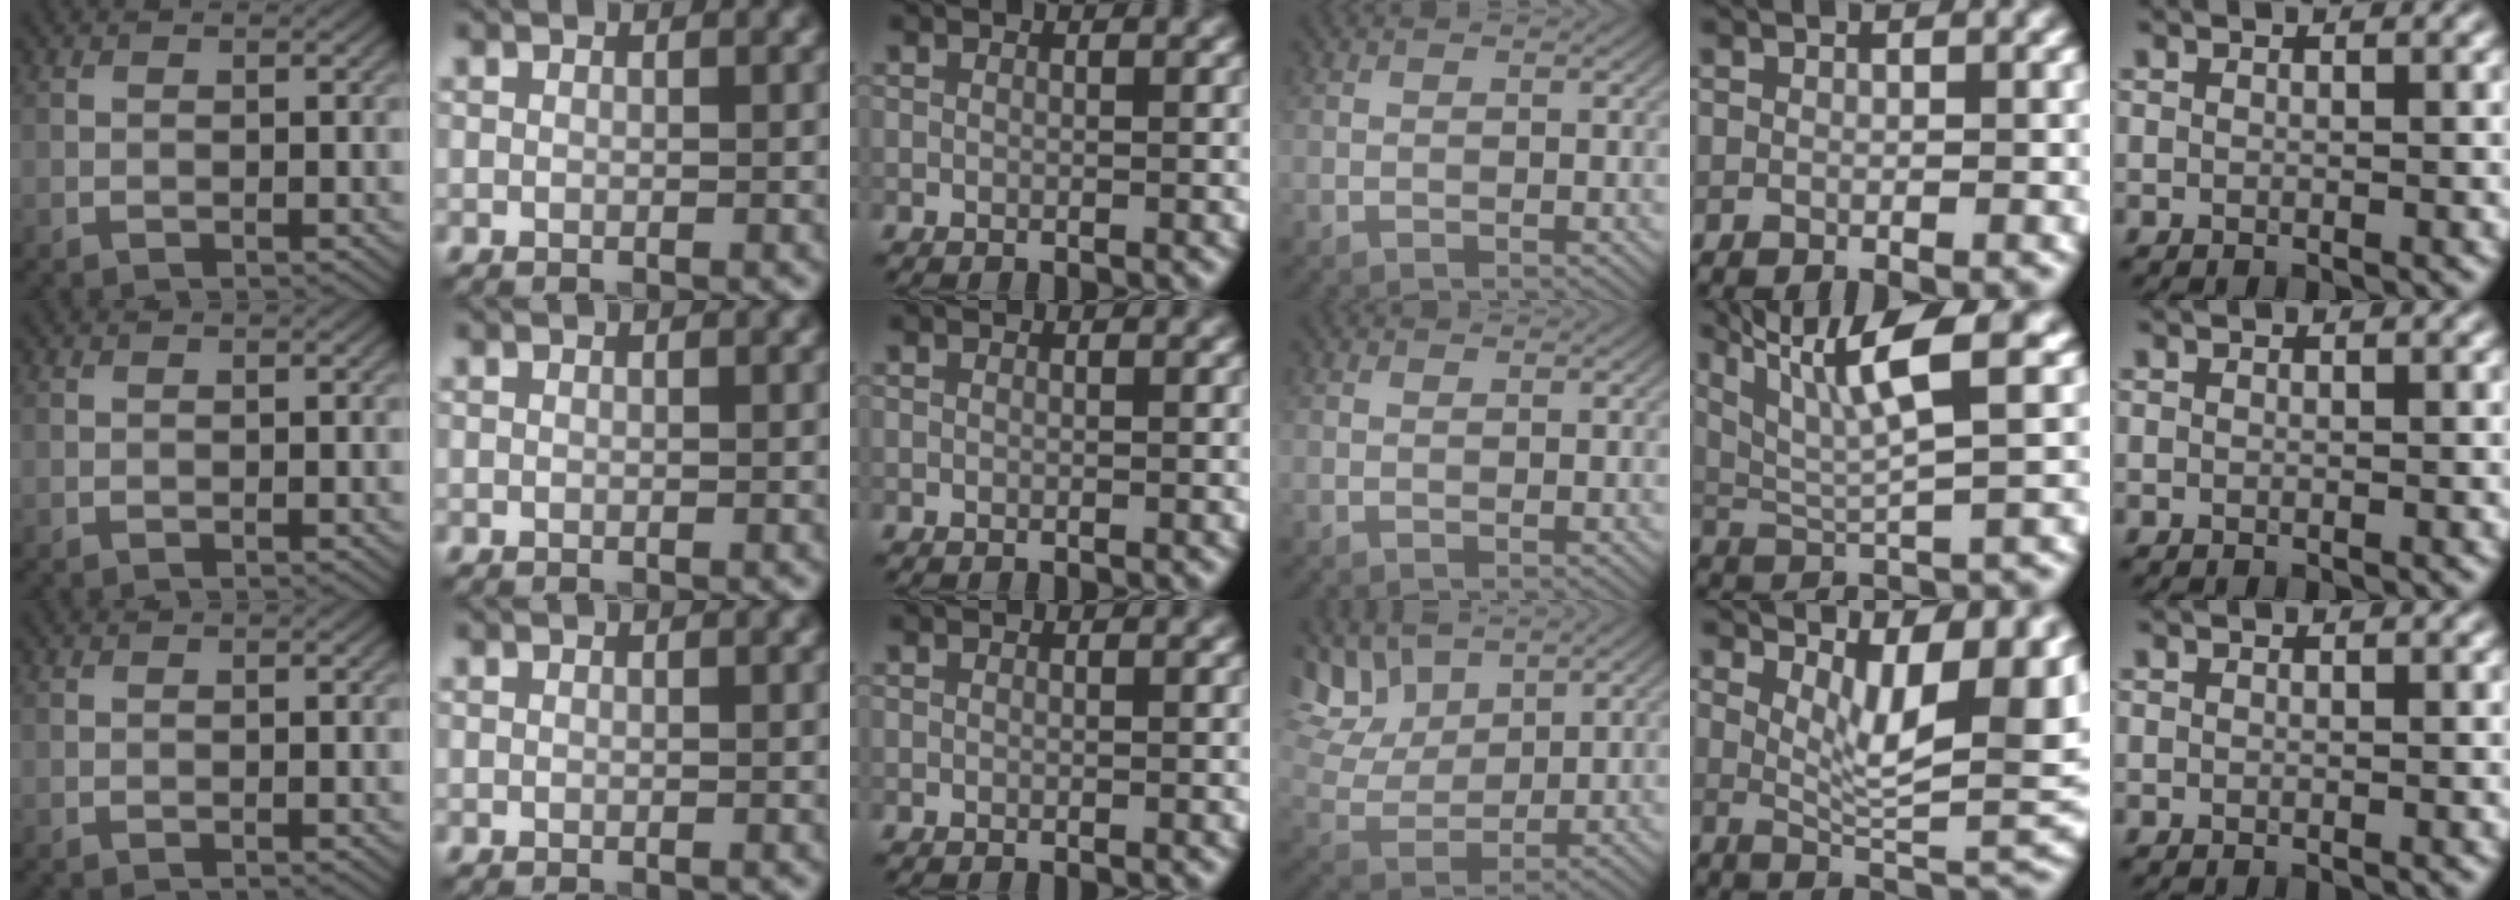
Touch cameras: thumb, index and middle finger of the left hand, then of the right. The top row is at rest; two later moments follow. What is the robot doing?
{"motion": "lift_and_place", "object": "calculator"}